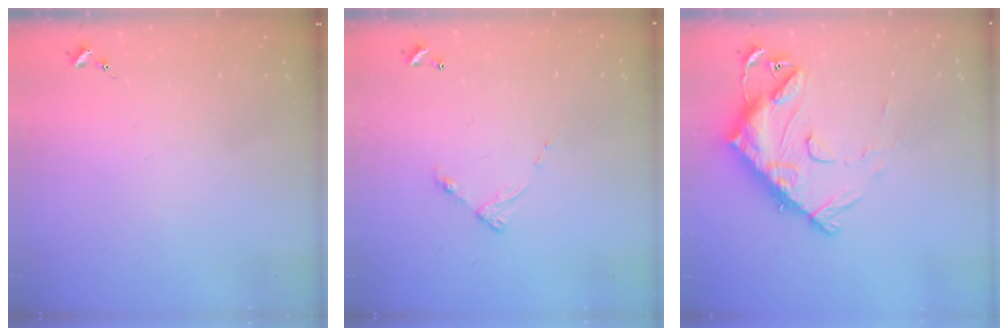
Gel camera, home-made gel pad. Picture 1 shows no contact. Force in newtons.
{"total": 6.1, "press": 6.1, "slide": 0.5}
{"total": 16.1, "press": 16.0, "slide": 1.6}